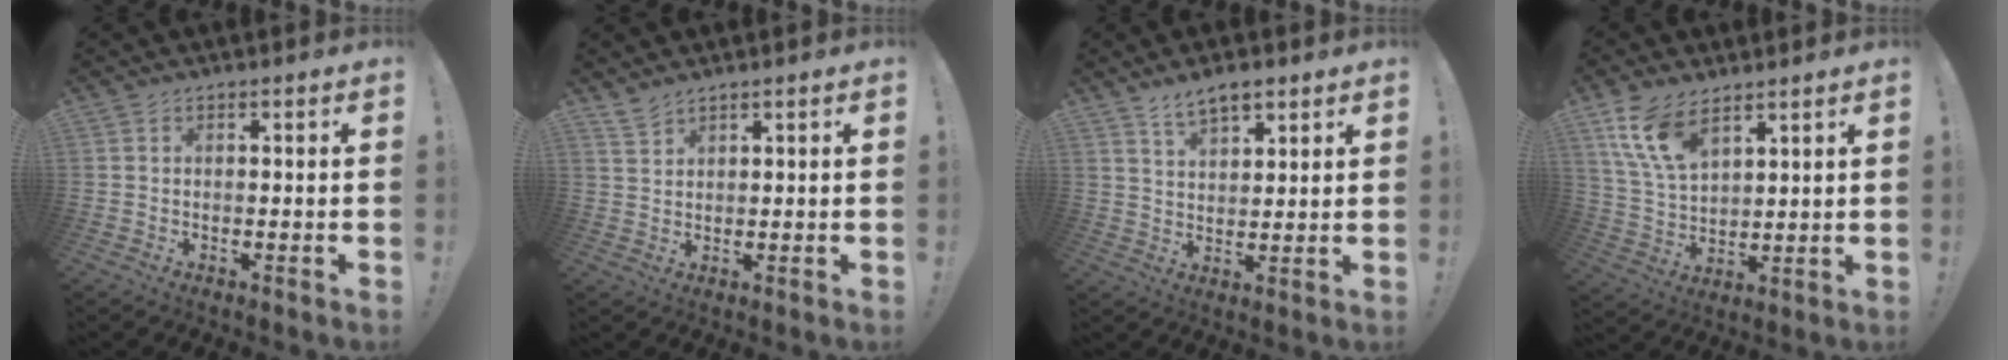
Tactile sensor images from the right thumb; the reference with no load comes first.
{"total": 3.4, "force": [3.1, 0.9, 1.0], "torque": [-0.015, -0.017, 0.057]}
{"total": 6.8, "force": [4.9, 3.2, 3.6], "torque": [-0.055, -0.022, 0.088]}
{"total": 12.5, "force": [7.9, 6.6, 7.1], "torque": [-0.148, -0.026, 0.158]}